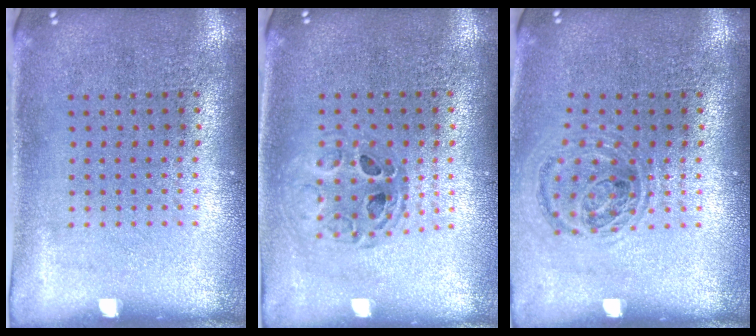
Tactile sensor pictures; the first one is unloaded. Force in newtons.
{"total": 0.8, "press": 0.7, "slide": 0.1}
{"total": 1.0, "press": 0.9, "slide": 0.2}